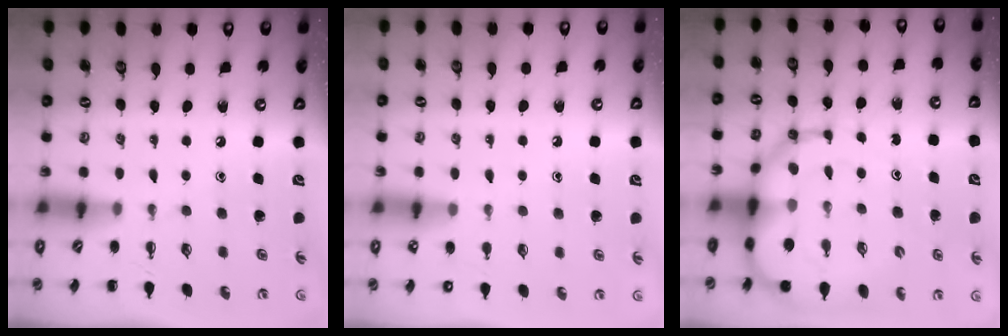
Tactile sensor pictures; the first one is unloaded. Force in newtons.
{"total": 8.8, "press": 8.5, "slide": 2.3}
{"total": 14.3, "press": 13.7, "slide": 3.8}